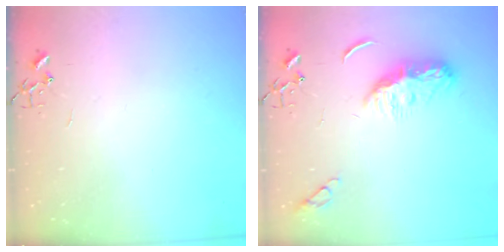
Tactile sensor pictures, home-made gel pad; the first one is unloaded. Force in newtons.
{"total": 10.6, "press": 10.6, "slide": 0.5}